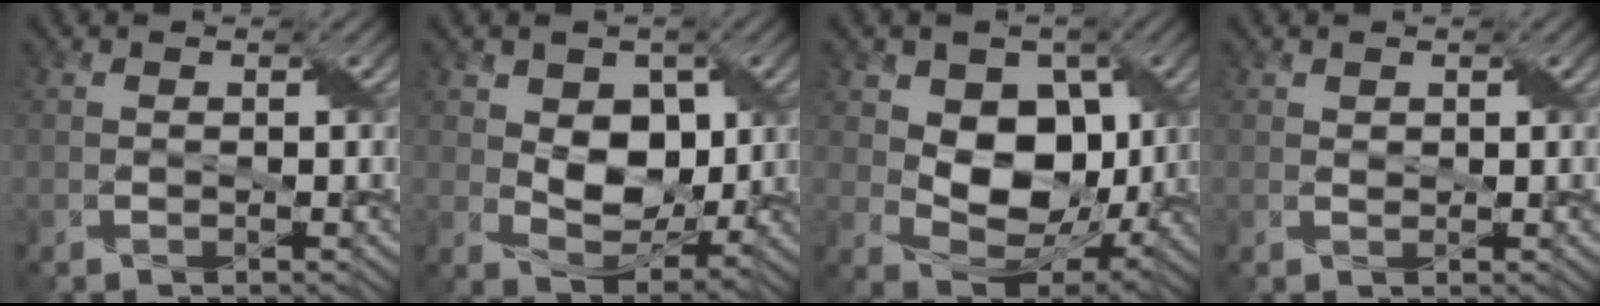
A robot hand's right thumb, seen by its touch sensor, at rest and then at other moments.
{"total": 7.4, "force": [1.2, 5.3, 5.0], "torque": [-0.102, -0.008, 0.020]}
{"total": 10.4, "force": [1.8, 7.6, 6.9], "torque": [-0.131, -0.015, 0.023]}
{"total": 0.7, "force": [0.5, 0.5, 0.1], "torque": [-0.006, -0.001, 0.011]}